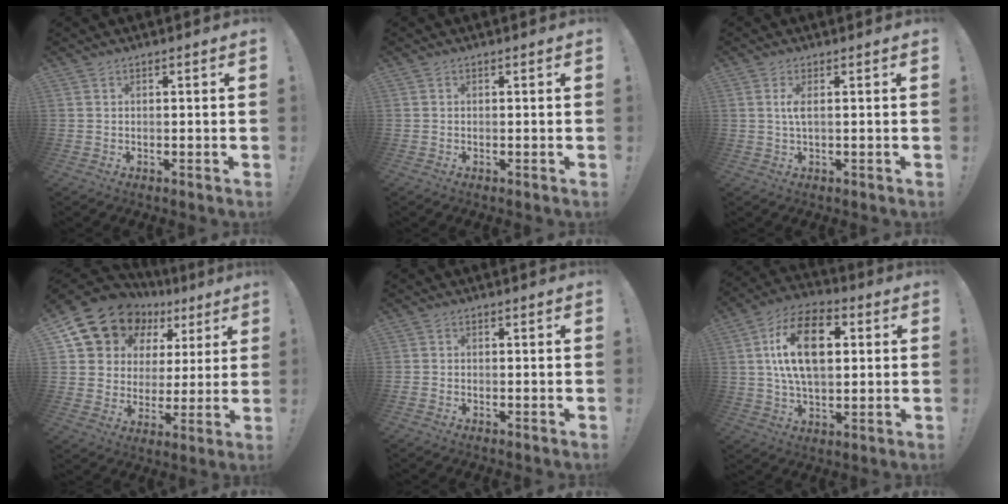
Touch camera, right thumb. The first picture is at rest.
{"total": 0.0}
{"total": 2.8, "force": [0.5, 0.4, 2.7], "torque": [-0.053, 0.000, 0.007]}
{"total": 15.6, "force": [10.5, 10.4, 5.1], "torque": [-0.081, -0.072, 0.213]}
{"total": 0.6, "force": [-0.6, 0.3, 0.2], "torque": [-0.001, 0.000, -0.010]}
{"total": 18.8, "force": [3.5, 10.5, 15.2], "torque": [-0.265, 0.009, 0.052]}